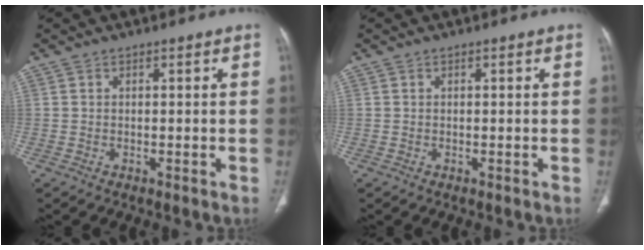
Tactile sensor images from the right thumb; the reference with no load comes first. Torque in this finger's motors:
{"motor_torque": [0.08, 0.04, -0.34, 0.30, 0.03]}